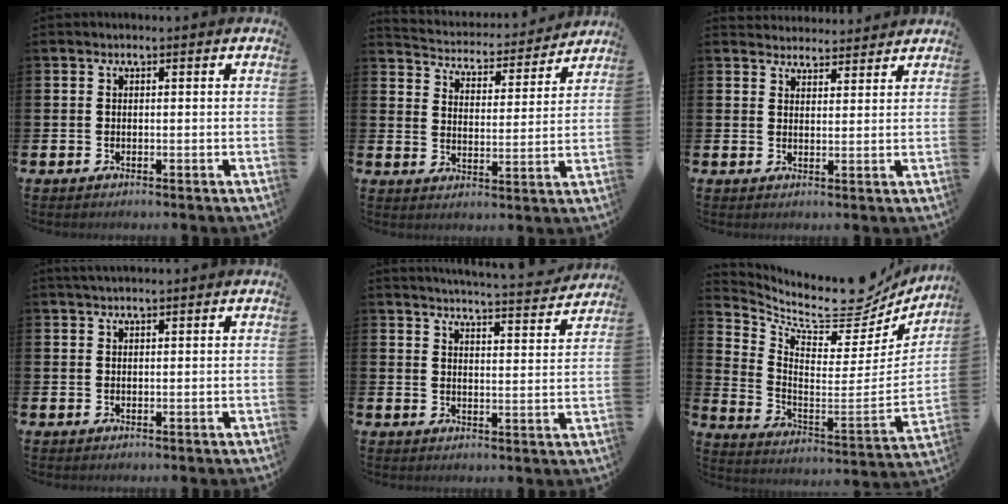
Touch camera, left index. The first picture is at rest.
{"total": 4.5, "force": [4.4, 1.0, 0.3], "torque": [-0.029, -0.042, 0.069]}
{"total": 3.5, "force": [3.4, 0.8, -0.4], "torque": [-0.001, -0.017, 0.063]}
{"total": 1.4, "force": [1.3, 0.2, 0.6], "torque": [-0.012, 0.004, 0.024]}
{"total": 5.0, "force": [4.9, -0.4, 0.6], "torque": [-0.019, -0.041, 0.082]}
{"total": 8.4, "force": [7.1, 3.3, 3.0], "torque": [-0.073, -0.074, 0.113]}